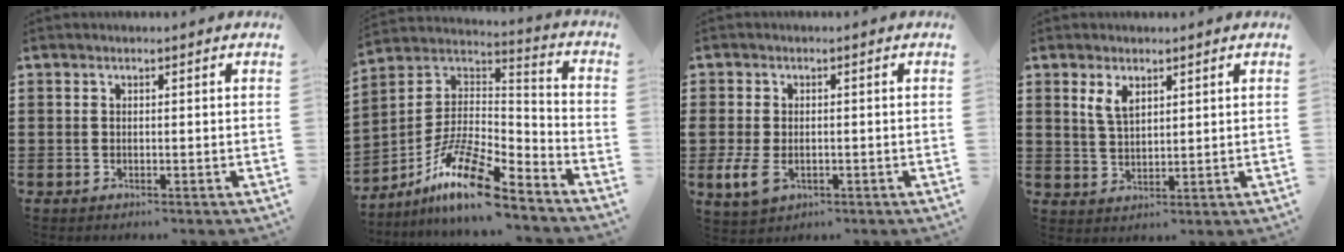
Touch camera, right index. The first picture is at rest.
{"total": 12.6, "force": [-9.0, 2.7, 8.4], "torque": [-0.169, 0.014, -0.177]}
{"total": 3.9, "force": [-1.1, 2.3, 3.0], "torque": [-0.084, -0.006, -0.027]}
{"total": 3.4, "force": [1.9, 1.7, 2.3], "torque": [-0.052, 0.005, 0.034]}